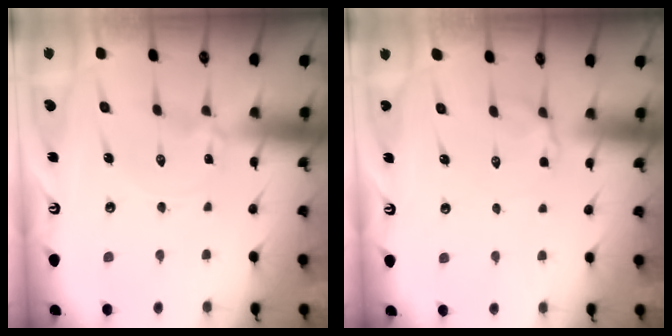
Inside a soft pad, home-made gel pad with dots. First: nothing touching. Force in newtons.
{"total": 3.8, "press": 3.6, "slide": 1.2}